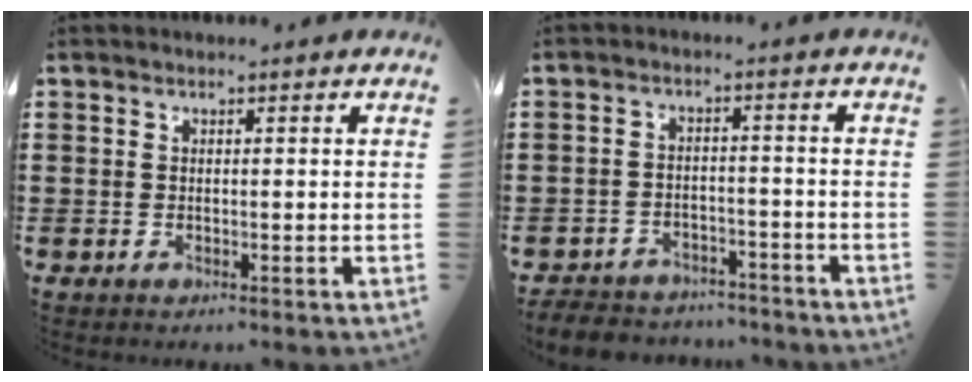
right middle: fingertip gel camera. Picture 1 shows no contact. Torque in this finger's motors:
{"motor_torque": [0.21, -0.11, 0.09, 0.03]}